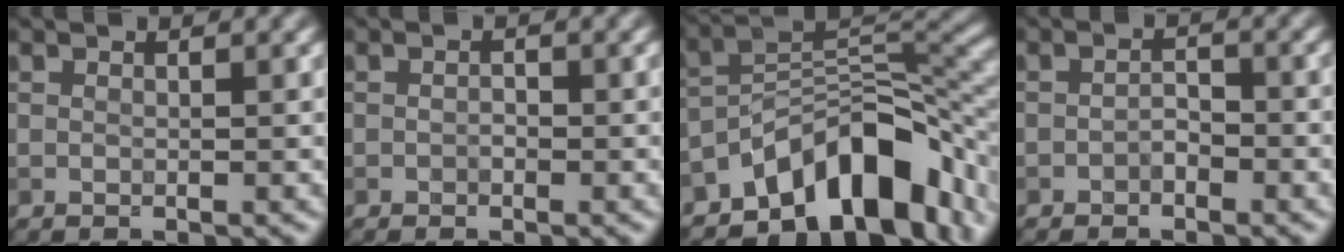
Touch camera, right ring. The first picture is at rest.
{"total": 0.7, "force": [-0.5, 0.4, 0.4], "torque": [-0.008, 0.002, -0.010]}
{"total": 11.7, "force": [-6.8, 5.5, 7.7], "torque": [-0.097, 0.007, -0.128]}
{"total": 1.4, "force": [-0.9, 0.7, 0.8], "torque": [-0.017, 0.005, -0.020]}